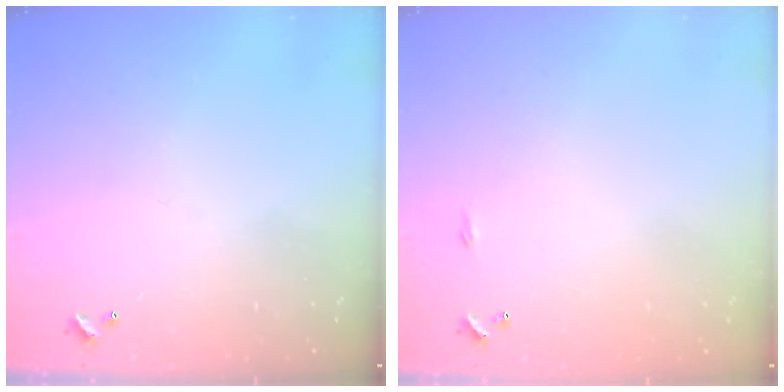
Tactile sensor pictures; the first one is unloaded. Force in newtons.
{"total": 2.2, "press": 2.1, "slide": 0.4}